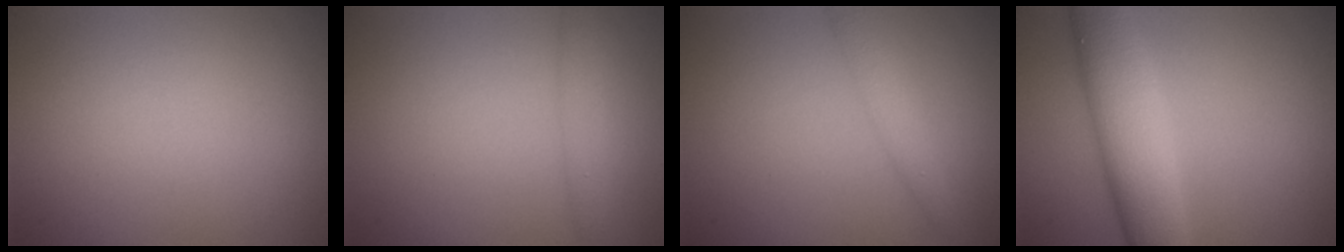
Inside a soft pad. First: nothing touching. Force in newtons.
{"total": 1.7, "press": 1.7, "slide": 0.2}
{"total": 1.9, "press": 1.9, "slide": 0.0}
{"total": 6.9, "press": 6.9, "slide": 0.2}